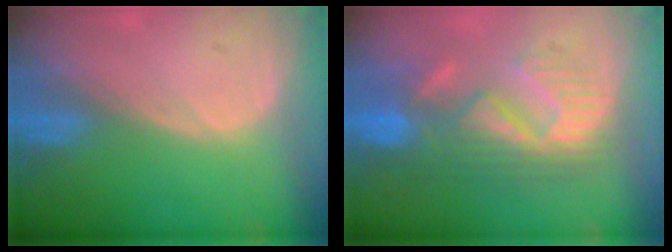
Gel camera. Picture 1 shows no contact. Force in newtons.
{"total": 8.9, "press": 8.8, "slide": 1.5}